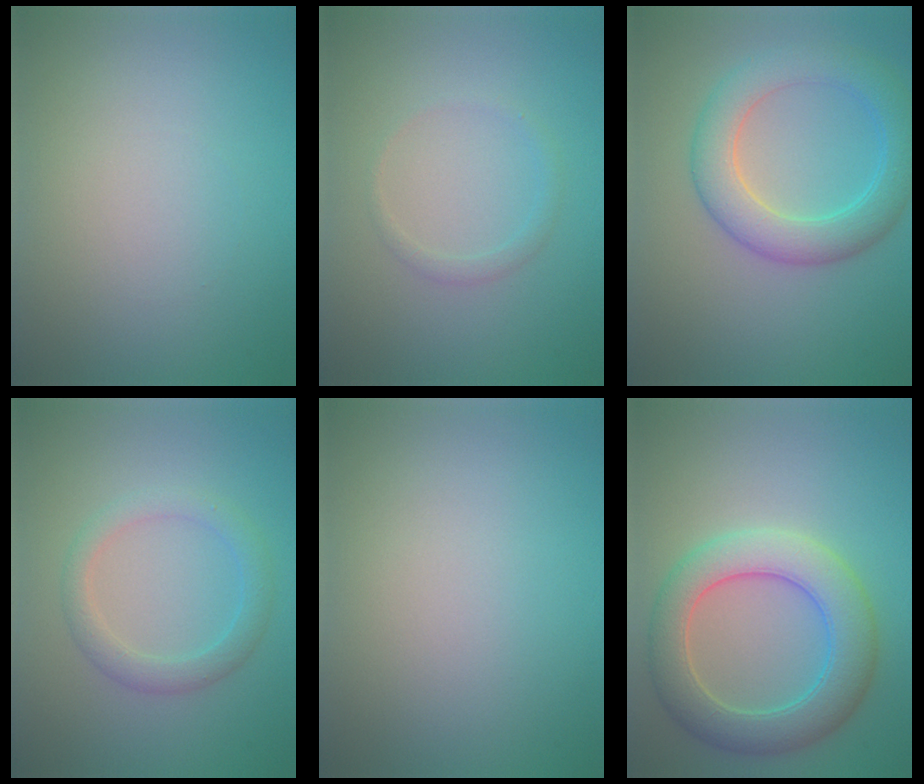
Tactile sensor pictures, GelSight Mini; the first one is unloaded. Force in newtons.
{"total": 1.1, "press": 1.1, "slide": 0.0}
{"total": 5.6, "press": 5.6, "slide": 0.1}
{"total": 2.7, "press": 2.6, "slide": 0.1}
{"total": 0.0}
{"total": 7.2, "press": 7.2, "slide": 0.2}